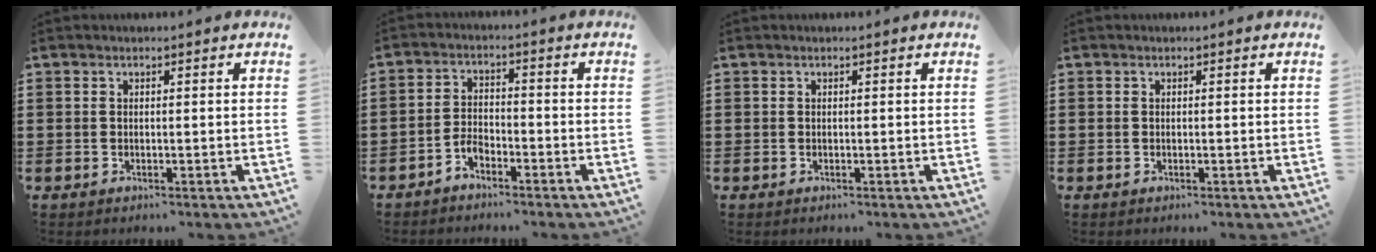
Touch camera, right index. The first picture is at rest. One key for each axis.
{"total": 2.7, "fx": -2.3, "fy": 1.0, "fz": 1.0, "tx": -0.026, "ty": 0.007, "tz": -0.048}
{"total": 0.0}
{"total": 0.0}